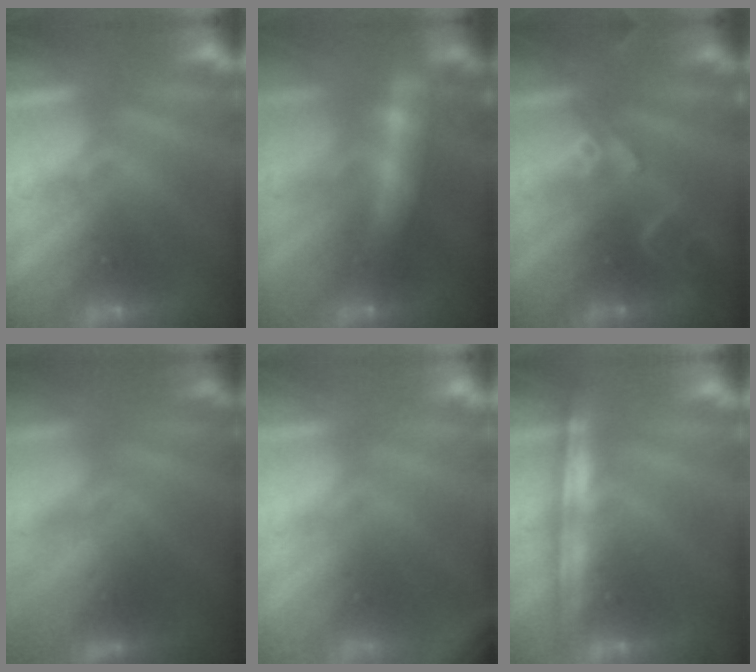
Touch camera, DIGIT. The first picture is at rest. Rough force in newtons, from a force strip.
{"total": 9.7}
{"total": 2.4}
{"total": 3.7}
{"total": 2.8}
{"total": 1.2}